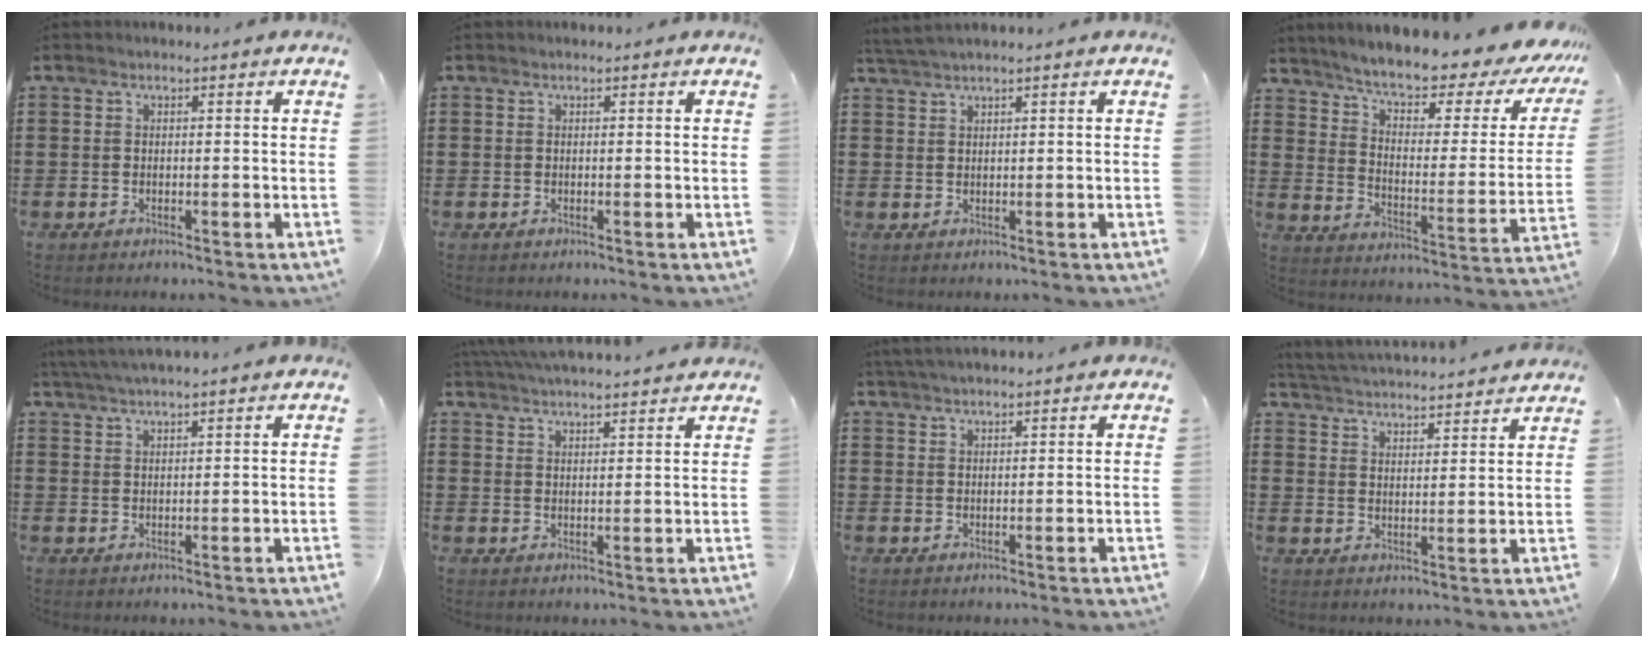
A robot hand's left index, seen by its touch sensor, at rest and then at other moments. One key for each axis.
{"total": 0.0}
{"total": 1.5, "fx": 1.3, "fy": -0.4, "fz": 0.6, "tx": -0.013, "ty": -0.002, "tz": 0.026}
{"total": 6.3, "fx": 5.6, "fy": 0.8, "fz": 2.9, "tx": -0.076, "ty": -0.045, "tz": 0.088}
{"total": 2.6, "fx": 2.4, "fy": -0.3, "fz": 0.8, "tx": -0.023, "ty": 0.000, "tz": 0.047}
{"total": 3.8, "fx": 3.7, "fy": -0.3, "fz": 0.4, "tx": -0.021, "ty": -0.012, "tz": 0.067}
{"total": 1.8, "fx": 1.7, "fy": -0.2, "fz": 0.3, "tx": -0.010, "ty": 0.003, "tz": 0.033}
{"total": 3.8, "fx": 3.8, "fy": -0.5, "fz": -0.1, "tx": -0.019, "ty": -0.031, "tz": 0.062}